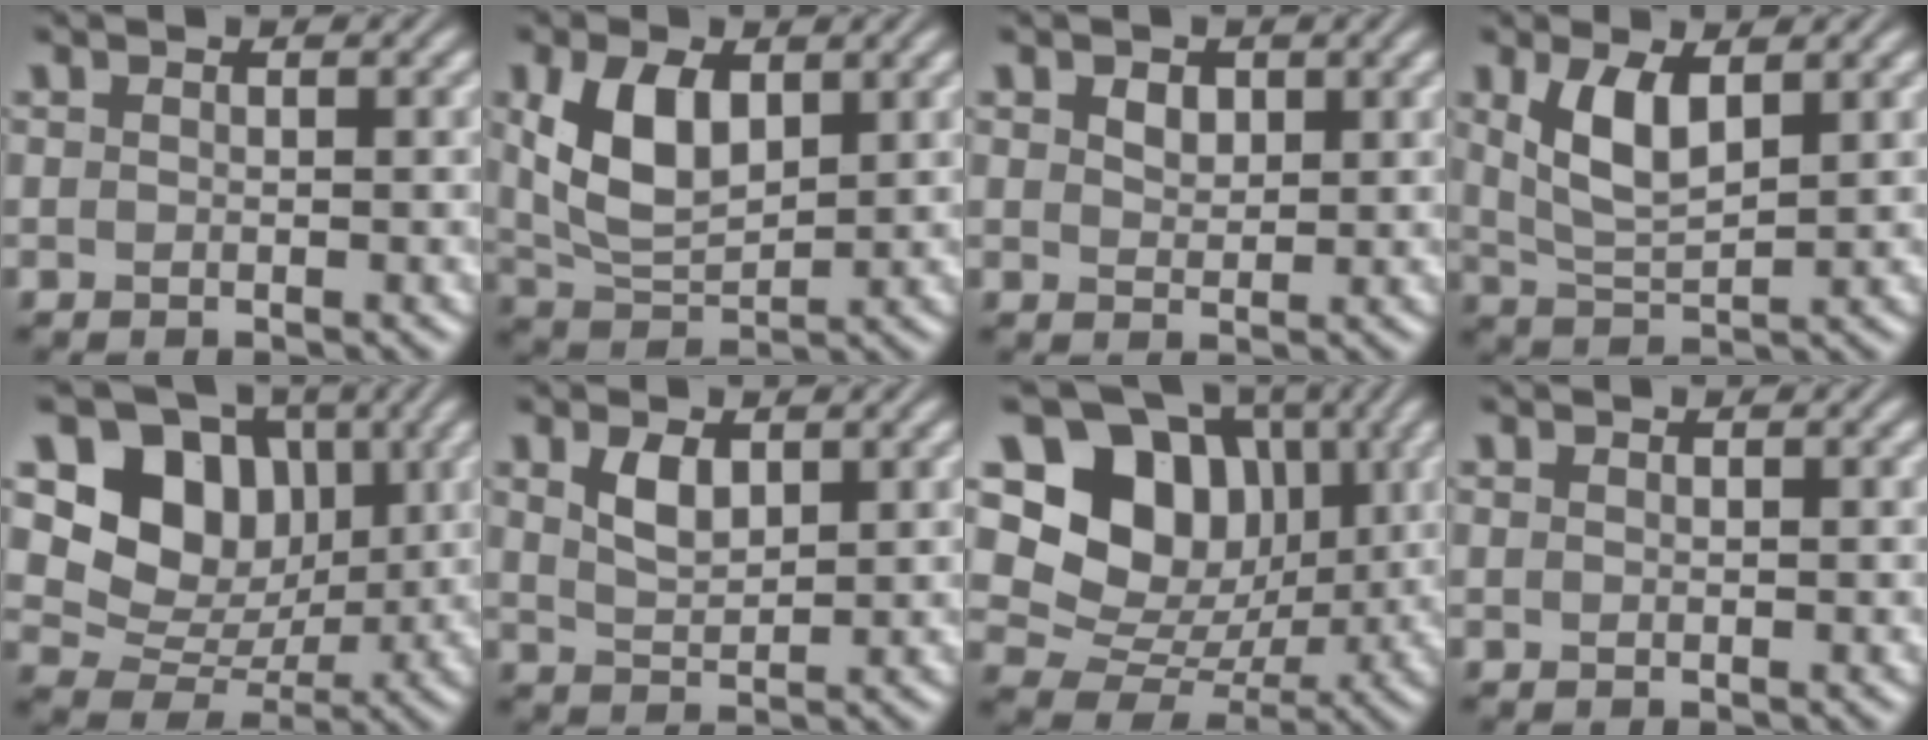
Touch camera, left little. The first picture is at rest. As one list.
[{"total": 6.2, "force": [1.9, 3.4, 4.8], "torque": [-0.103, 0.001, 0.039]}, {"total": 1.7, "force": [0.9, 1.1, 0.9], "torque": [-0.020, 0.000, 0.018]}, {"total": 4.6, "force": [1.8, 1.9, 3.7], "torque": [-0.085, -0.002, 0.038]}, {"total": 8.7, "force": [2.7, 6.9, 4.5], "torque": [-0.072, -0.012, 0.039]}, {"total": 2.7, "force": [1.3, 1.4, 1.9], "torque": [-0.044, -0.001, 0.030]}, {"total": 12.5, "force": [3.8, 9.9, 6.6], "torque": [-0.113, 0.027, 0.054]}, {"total": 0.0}]